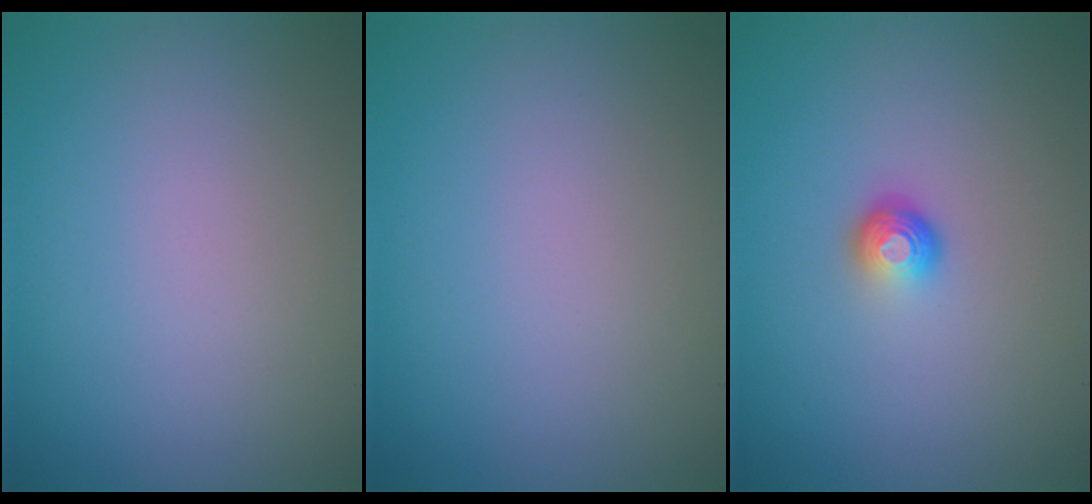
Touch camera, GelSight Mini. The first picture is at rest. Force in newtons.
{"total": 0.0}
{"total": 1.8, "press": 1.1, "slide": 1.5}